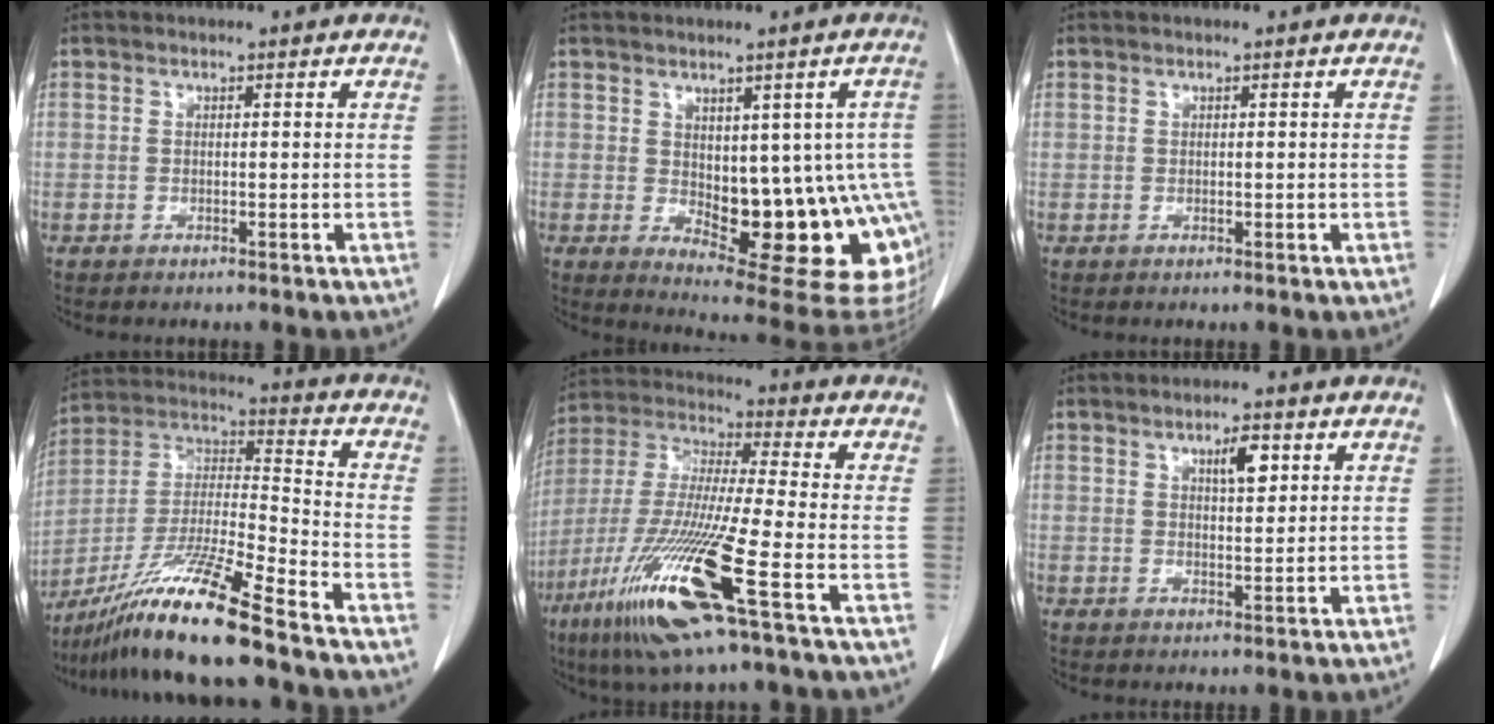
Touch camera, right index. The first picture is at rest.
{"total": 16.8, "force": [-2.8, 6.7, 15.2], "torque": [-0.131, 0.008, -0.012]}
{"total": 0.0}
{"total": 17.0, "force": [-12.7, -0.8, 11.2], "torque": [-0.233, -0.024, -0.238]}
{"total": 18.1, "force": [-8.4, 0.1, 16.0], "torque": [-0.357, -0.044, -0.166]}
{"total": 3.9, "force": [1.8, 1.0, 3.3], "torque": [-0.055, -0.001, 0.030]}